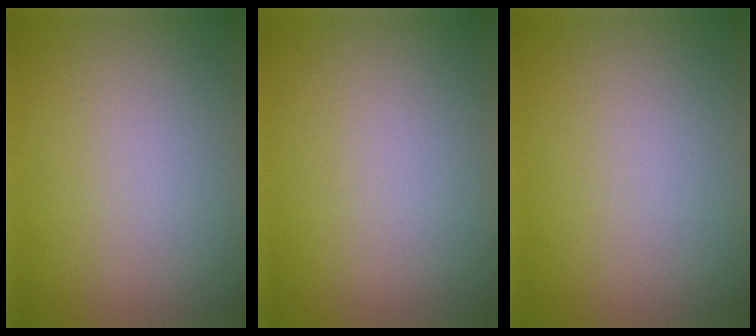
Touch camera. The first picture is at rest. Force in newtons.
{"total": 0.0}
{"total": 0.0}